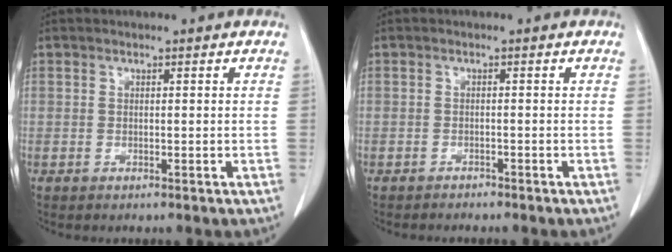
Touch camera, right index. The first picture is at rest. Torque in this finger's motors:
{"motor_torque": [0.09, -0.05, 0.03, 0.01]}